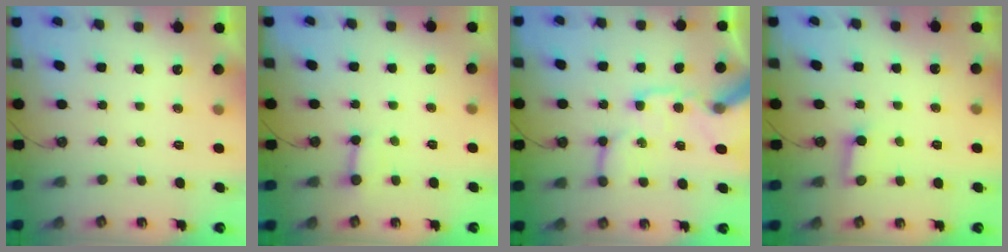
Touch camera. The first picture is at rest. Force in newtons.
{"total": 2.9, "press": 2.9, "slide": 0.4}
{"total": 19.7, "press": 19.4, "slide": 3.1}
{"total": 2.8, "press": 2.8, "slide": 0.1}